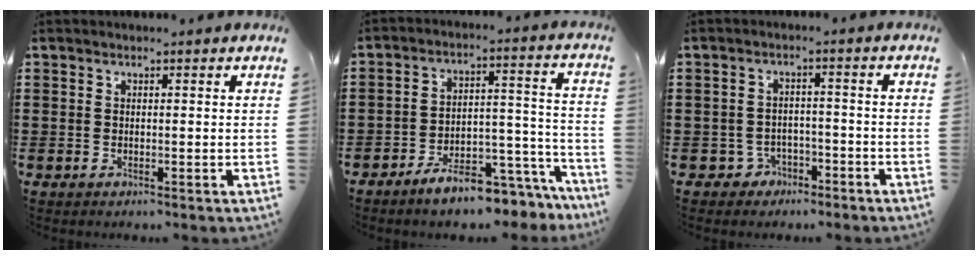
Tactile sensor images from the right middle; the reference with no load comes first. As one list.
[{"total": 8.0, "force": [-7.1, 1.2, 3.5], "torque": [-0.048, 0.017, -0.127]}, {"total": 3.0, "force": [-2.6, 1.5, 0.3], "torque": [-0.017, 0.001, -0.056]}]